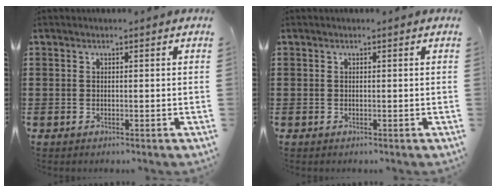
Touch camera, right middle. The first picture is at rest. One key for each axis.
{"total": 0.0}